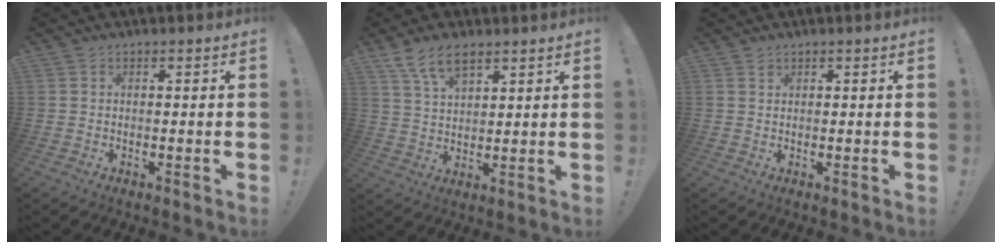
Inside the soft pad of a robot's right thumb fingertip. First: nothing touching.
{"total": 8.9, "force": [5.7, 4.1, 5.4], "torque": [-0.098, -0.016, 0.108]}
{"total": 0.9, "force": [0.8, 0.5, 0.1], "torque": [0.005, -0.005, 0.014]}